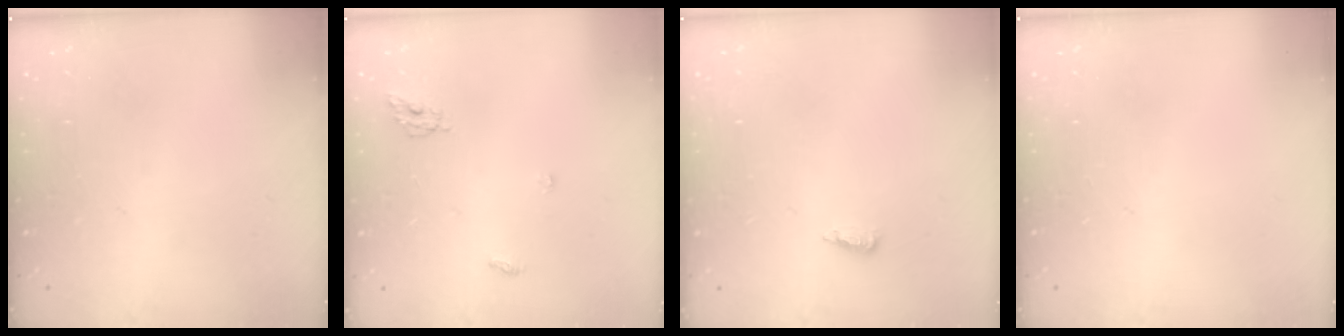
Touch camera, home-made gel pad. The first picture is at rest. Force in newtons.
{"total": 5.0, "press": 5.0, "slide": 0.3}
{"total": 4.3, "press": 4.2, "slide": 0.9}
{"total": 0.0}